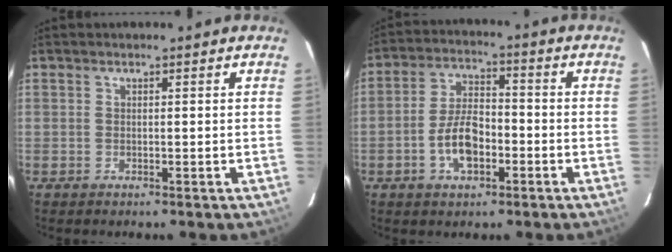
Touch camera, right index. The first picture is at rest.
{"total": 8.5, "force": [-3.2, 4.3, 6.6], "torque": [-0.134, 0.012, -0.053]}